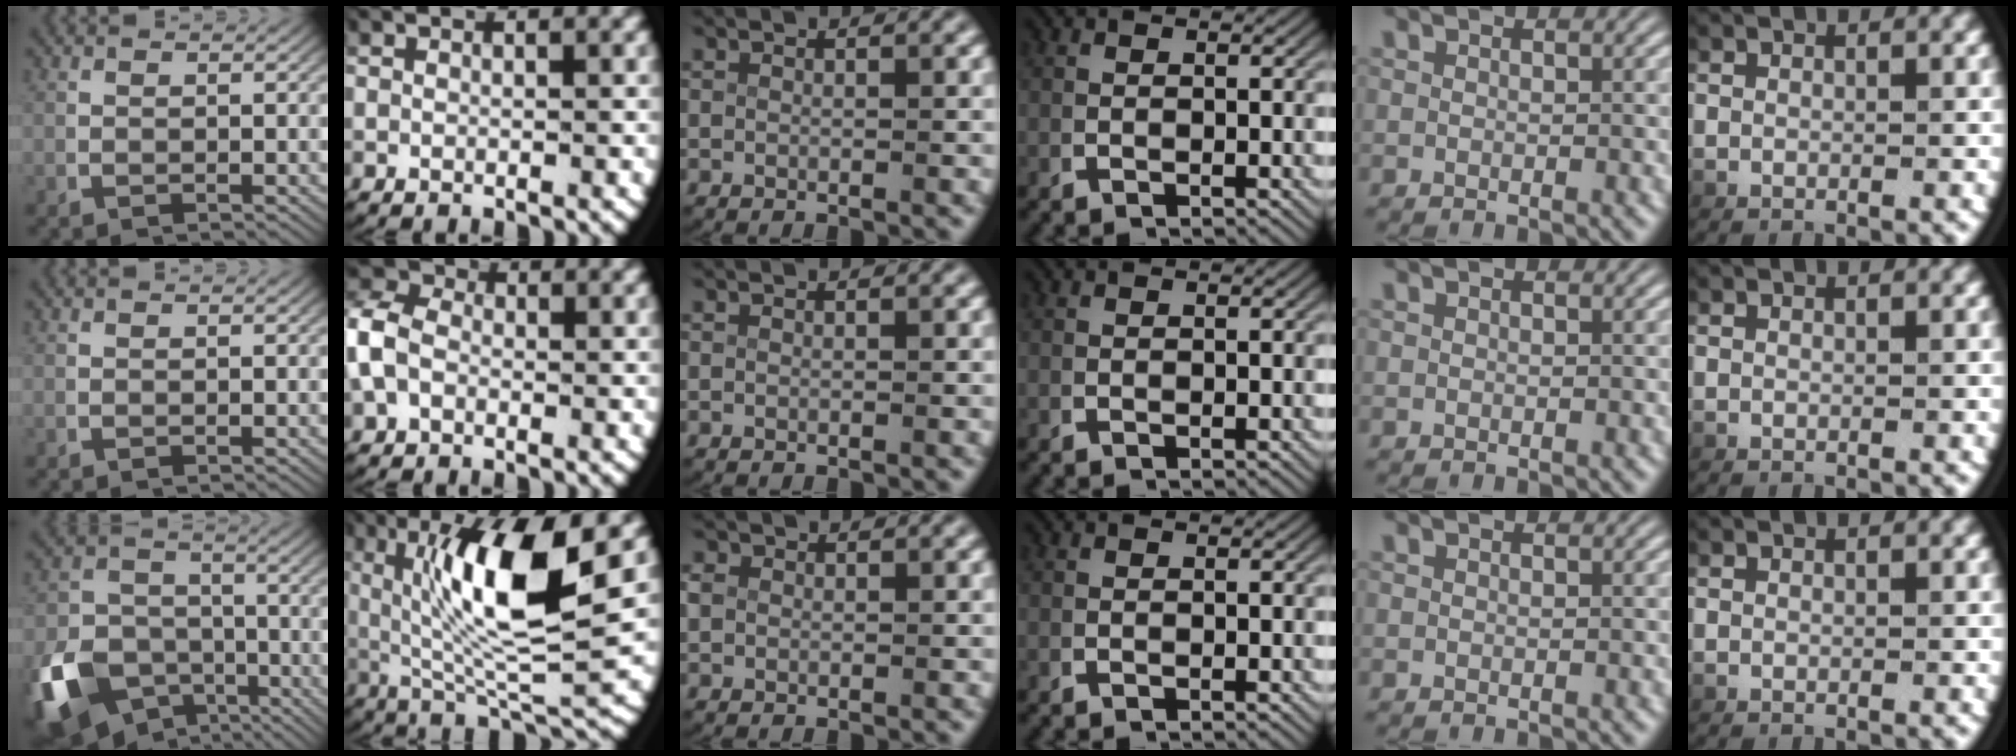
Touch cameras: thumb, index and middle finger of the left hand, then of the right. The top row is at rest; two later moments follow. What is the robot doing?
{"motion": "lift_and_place", "object": "scissors"}